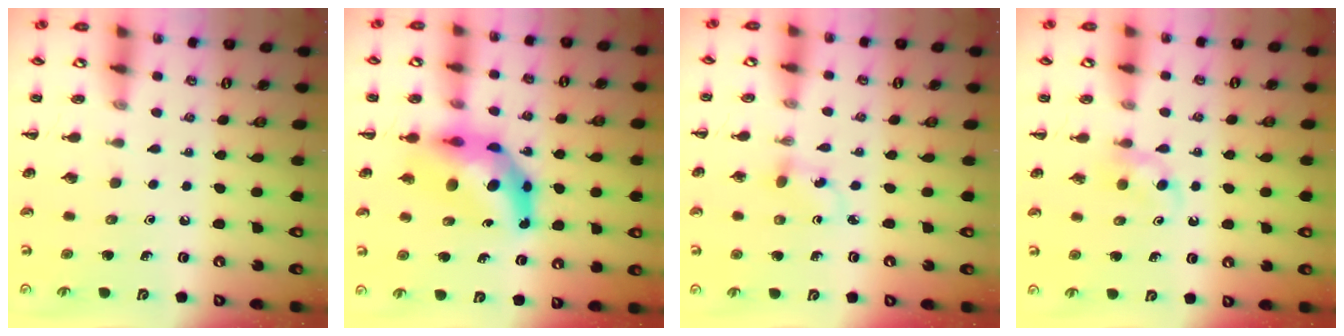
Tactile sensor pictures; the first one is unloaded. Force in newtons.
{"total": 10.2, "press": 9.7, "slide": 3.2}
{"total": 1.9, "press": 1.7, "slide": 0.9}
{"total": 3.4, "press": 3.1, "slide": 1.5}